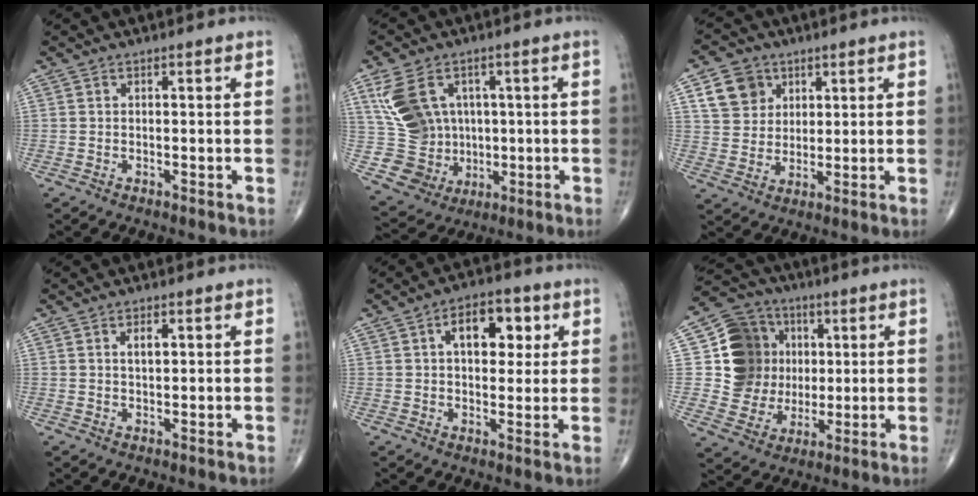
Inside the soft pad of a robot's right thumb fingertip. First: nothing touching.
{"total": 12.3, "force": [4.6, 9.3, 6.6], "torque": [-0.102, -0.015, 0.105]}
{"total": 8.3, "force": [3.6, 6.9, 2.9], "torque": [-0.025, -0.010, 0.069]}
{"total": 2.4, "force": [0.8, 1.2, 1.9], "torque": [-0.028, -0.003, 0.013]}
{"total": 9.9, "force": [3.0, 5.8, 7.5], "torque": [-0.070, 0.005, 0.040]}
{"total": 14.5, "force": [2.3, 13.4, 5.0], "torque": [-0.037, 0.006, 0.050]}